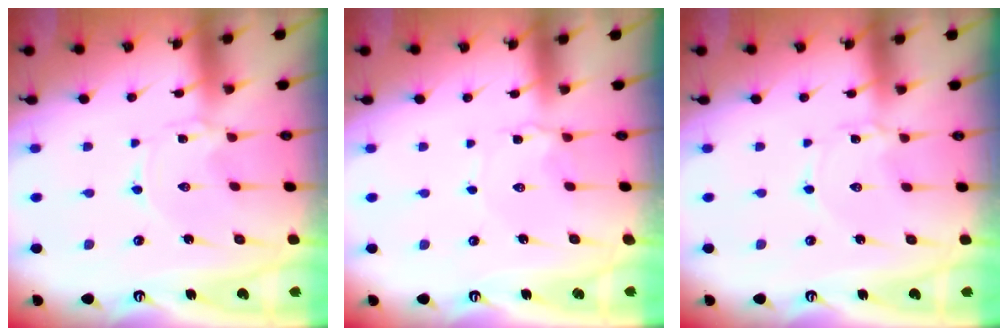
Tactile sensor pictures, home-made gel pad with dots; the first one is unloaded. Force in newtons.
{"total": 1.6, "press": 1.5, "slide": 0.2}
{"total": 1.9, "press": 1.8, "slide": 0.3}